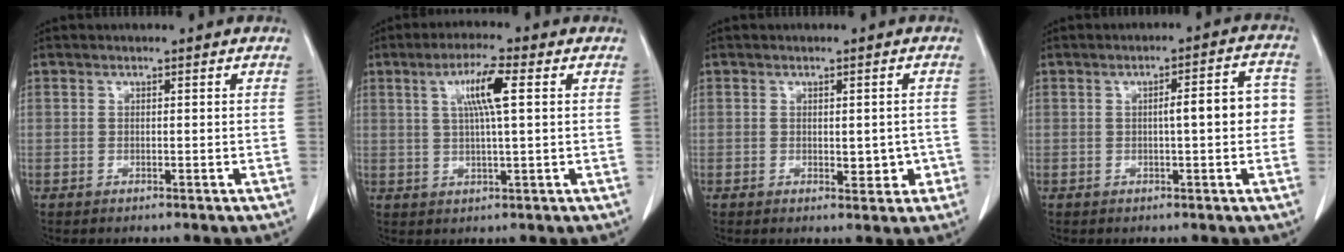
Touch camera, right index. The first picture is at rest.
{"total": 6.6, "force": [2.0, 0.3, 6.3], "torque": [-0.115, 0.006, 0.034]}
{"total": 3.2, "force": [-0.6, 1.8, 2.7], "torque": [-0.025, 0.001, 0.000]}
{"total": 6.4, "force": [-0.1, 1.2, 6.3], "torque": [-0.084, 0.025, -0.002]}